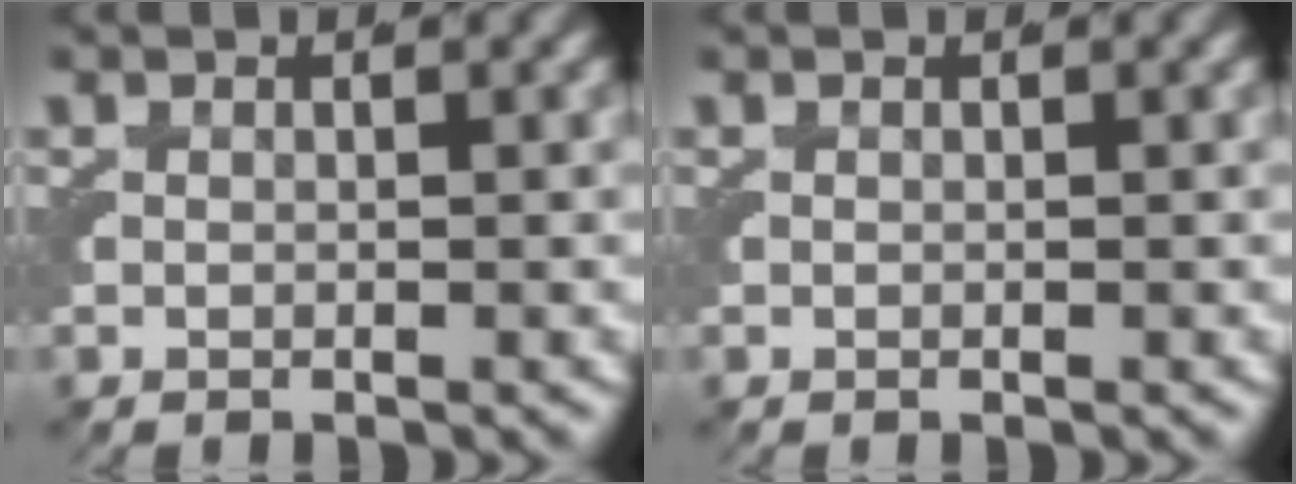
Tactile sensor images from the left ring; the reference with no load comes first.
{"total": 0.0}